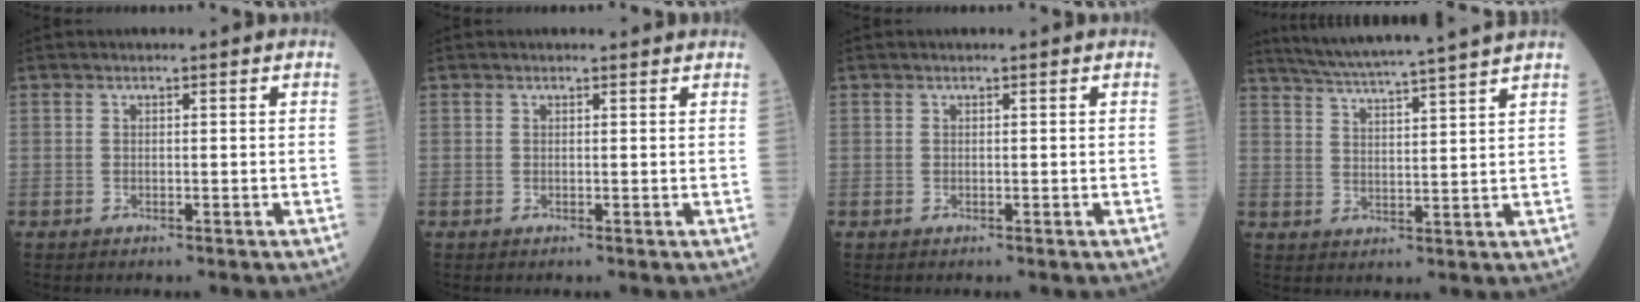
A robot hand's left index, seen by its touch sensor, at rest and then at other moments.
{"total": 1.3, "force": [1.2, 0.2, 0.1], "torque": [-0.012, 0.003, 0.010]}
{"total": 0.0}
{"total": 14.0, "force": [12.5, -1.6, 6.1], "torque": [-0.111, -0.002, 0.182]}